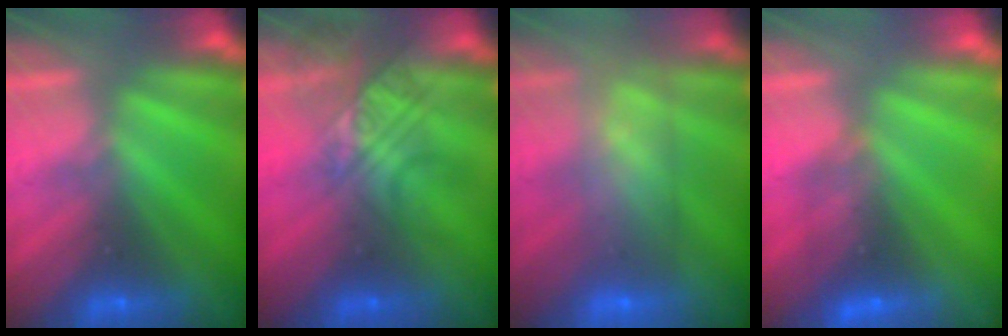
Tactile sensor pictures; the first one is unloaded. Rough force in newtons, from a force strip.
{"total": 2.4}
{"total": 9.1}
{"total": 2.3}